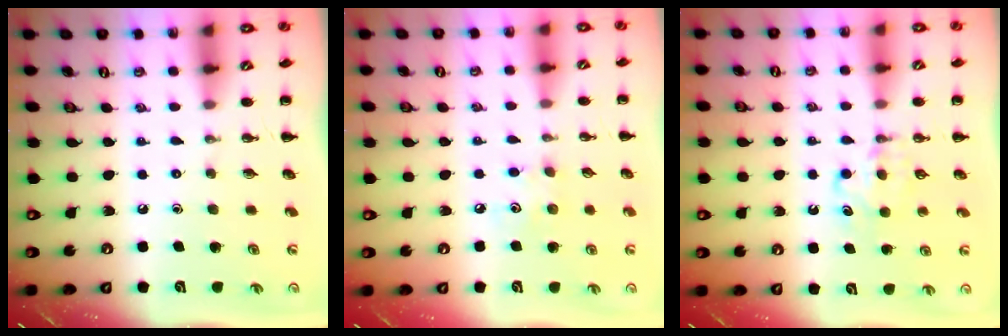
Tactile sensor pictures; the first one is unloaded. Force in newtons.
{"total": 4.8, "press": 4.7, "slide": 1.2}
{"total": 6.3, "press": 6.0, "slide": 1.8}